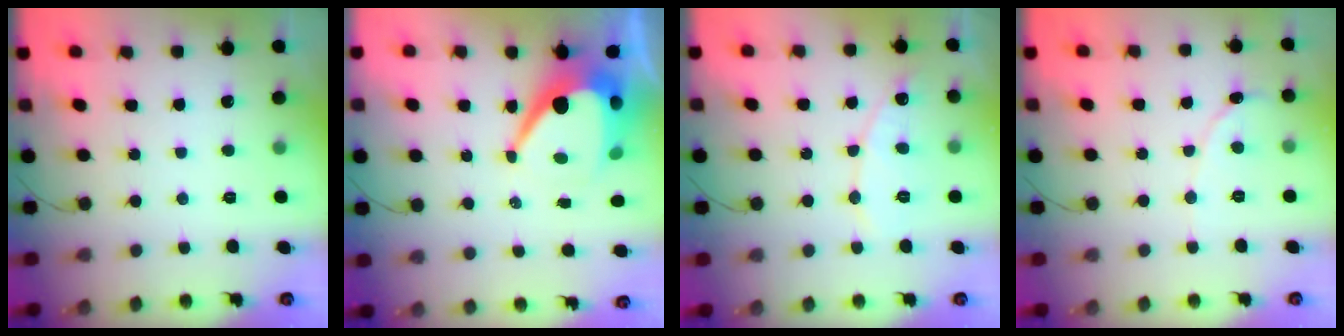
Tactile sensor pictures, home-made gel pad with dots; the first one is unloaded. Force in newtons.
{"total": 13.4, "press": 13.4, "slide": 1.2}
{"total": 7.8, "press": 7.8, "slide": 0.7}
{"total": 2.1, "press": 2.1, "slide": 0.2}